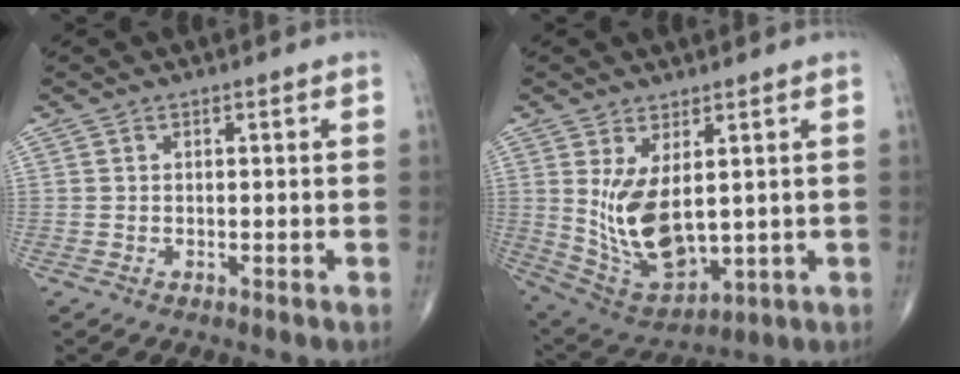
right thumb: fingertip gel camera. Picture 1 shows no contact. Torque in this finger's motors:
{"motor_torque": [0.22, 0.58, 0.82, 0.05, 0.38]}